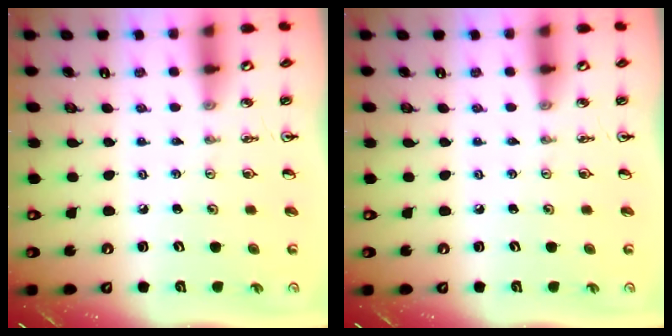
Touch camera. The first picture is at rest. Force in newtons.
{"total": 0.0}